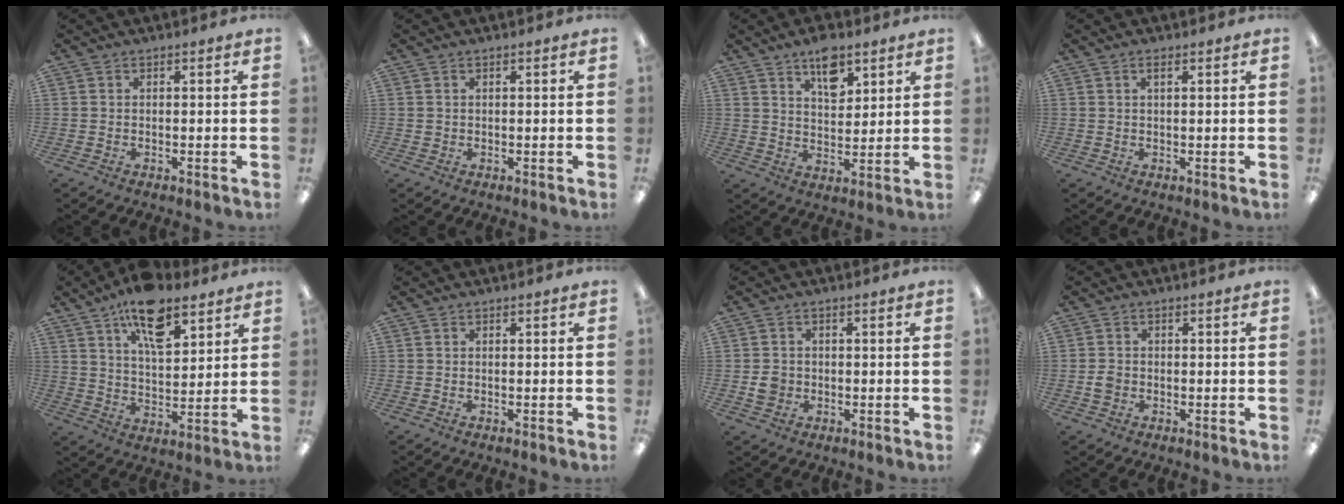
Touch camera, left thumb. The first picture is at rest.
{"total": 0.7, "force": [0.4, 0.5, 0.2], "torque": [-0.005, 0.004, 0.006]}
{"total": 9.1, "force": [6.0, 4.6, 5.0], "torque": [-0.067, -0.029, 0.102]}
{"total": 1.5, "force": [0.8, 0.5, 1.1], "torque": [-0.016, -0.001, 0.012]}
{"total": 14.3, "force": [9.3, 6.4, 8.8], "torque": [-0.143, -0.036, 0.160]}
{"total": 0.0}
{"total": 3.1, "force": [-0.4, 2.8, 1.2], "torque": [-0.013, 0.000, -0.009]}
{"total": 2.0, "force": [-0.4, 1.7, 0.9], "torque": [-0.017, 0.005, -0.010]}